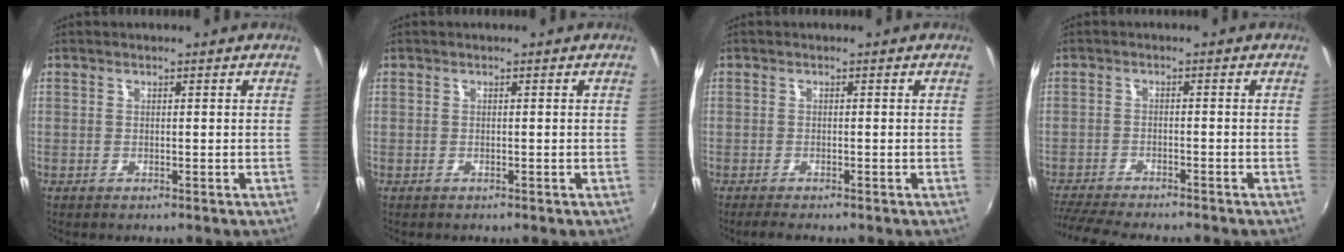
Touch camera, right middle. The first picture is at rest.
{"total": 0.0}
{"total": 2.3, "force": [-2.0, 0.2, 1.2], "torque": [-0.027, -0.012, -0.035]}
{"total": 10.4, "force": [-9.3, 1.2, 4.4], "torque": [-0.111, -0.026, -0.156]}